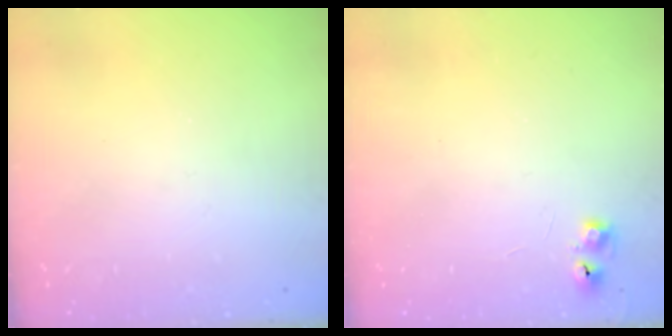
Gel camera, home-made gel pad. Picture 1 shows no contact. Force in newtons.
{"total": 6.2, "press": 6.1, "slide": 1.0}